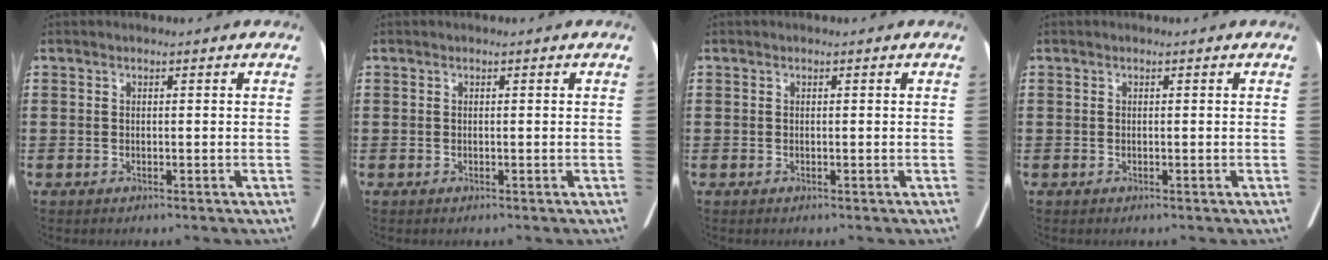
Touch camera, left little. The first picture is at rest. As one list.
[{"total": 0.0}, {"total": 0.0}, {"total": 0.0}]